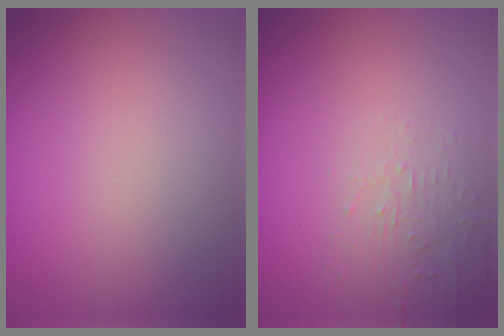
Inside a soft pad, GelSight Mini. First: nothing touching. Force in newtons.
{"total": 1.9, "press": 1.9, "slide": 0.3}